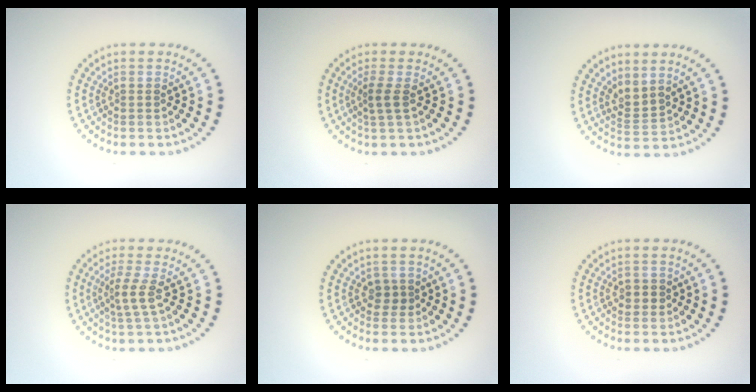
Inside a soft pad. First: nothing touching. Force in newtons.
{"total": 1.6, "press": 1.3, "slide": 1.0}
{"total": 2.1, "press": 1.4, "slide": 1.6}
{"total": 2.2, "press": 1.6, "slide": 1.6}
{"total": 1.2, "press": 1.1, "slide": 0.5}
{"total": 1.4, "press": 1.2, "slide": 0.6}